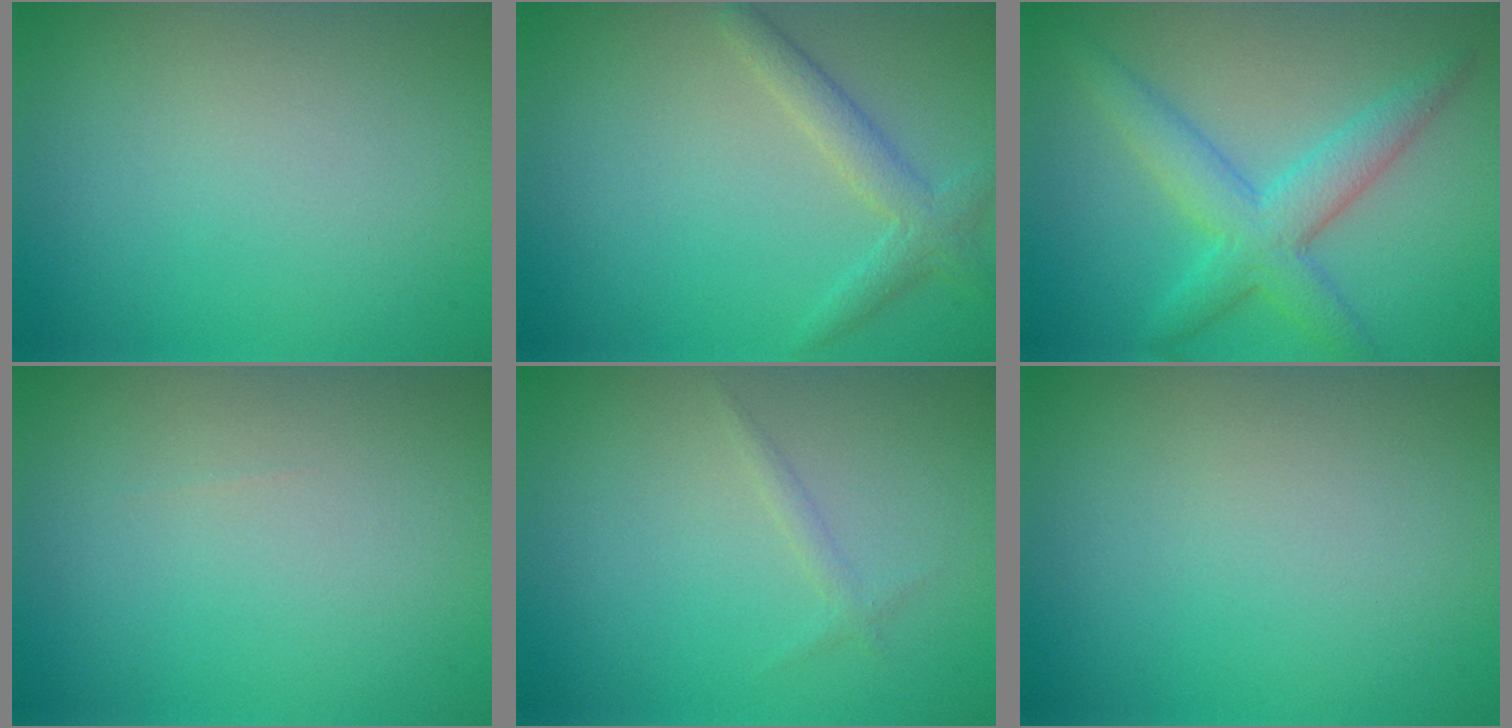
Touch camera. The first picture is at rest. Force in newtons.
{"total": 2.4, "press": 2.4, "slide": 0.2}
{"total": 4.6, "press": 4.6, "slide": 0.1}
{"total": 0.0}
{"total": 0.8, "press": 0.8, "slide": 0.1}
{"total": 0.0}